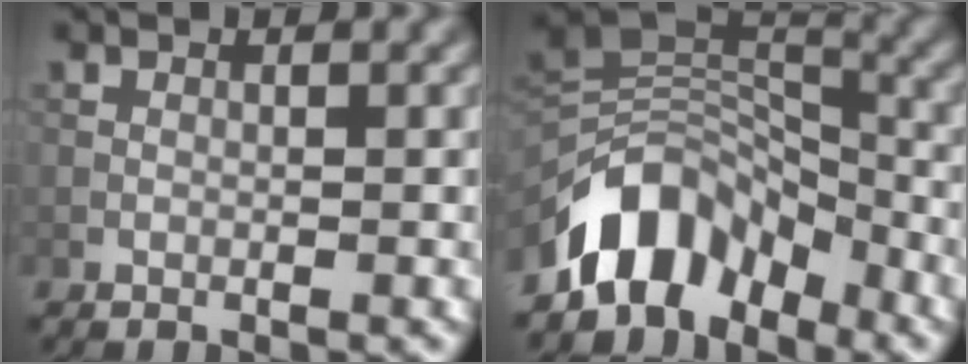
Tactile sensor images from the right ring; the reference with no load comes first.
{"total": 7.7, "force": [-5.4, 4.3, 3.4], "torque": [-0.034, 0.005, -0.107]}